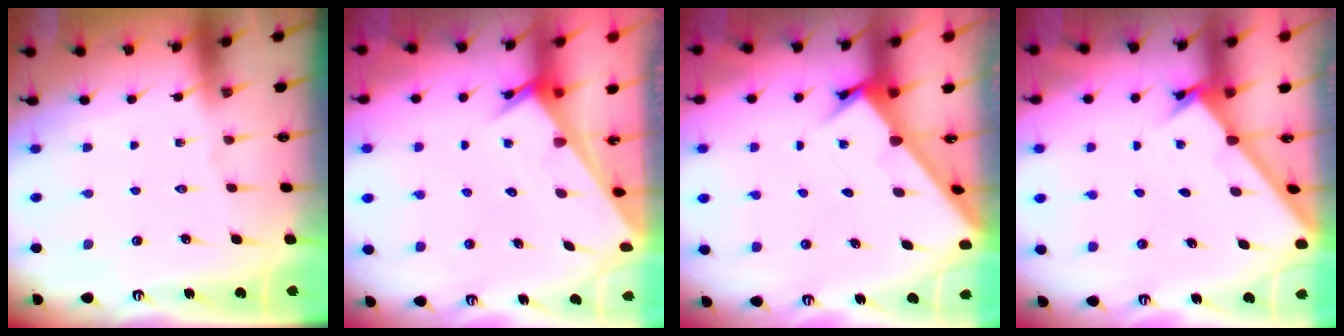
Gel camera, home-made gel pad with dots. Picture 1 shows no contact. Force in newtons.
{"total": 3.0, "press": 3.0, "slide": 0.3}
{"total": 2.5, "press": 2.5, "slide": 0.2}
{"total": 1.6, "press": 1.6, "slide": 0.2}